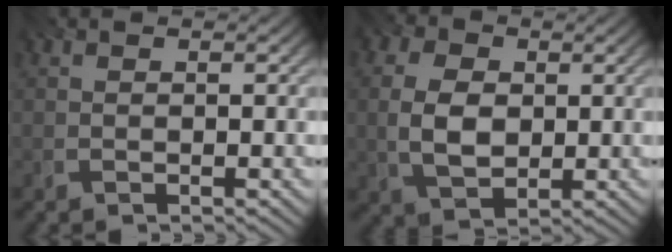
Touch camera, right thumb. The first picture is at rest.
{"total": 6.7, "force": [-0.1, 4.6, 4.9], "torque": [-0.120, 0.001, -0.006]}